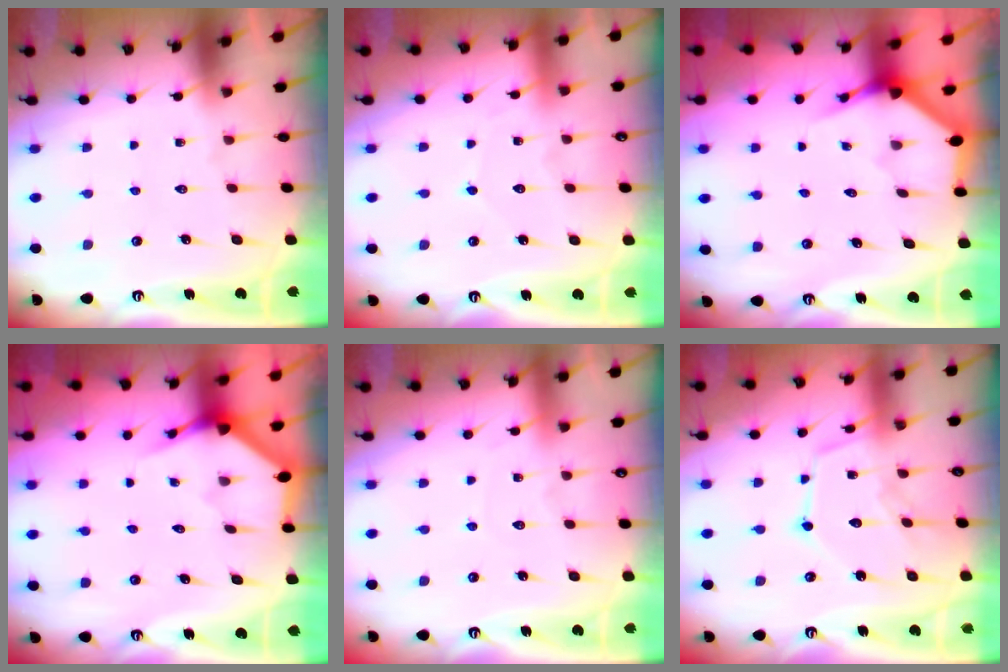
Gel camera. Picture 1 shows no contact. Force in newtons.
{"total": 5.4, "press": 5.4, "slide": 0.6}
{"total": 3.6, "press": 3.6, "slide": 0.2}
{"total": 3.6, "press": 3.6, "slide": 0.2}
{"total": 2.7, "press": 2.7, "slide": 0.3}
{"total": 12.9, "press": 12.8, "slide": 1.2}